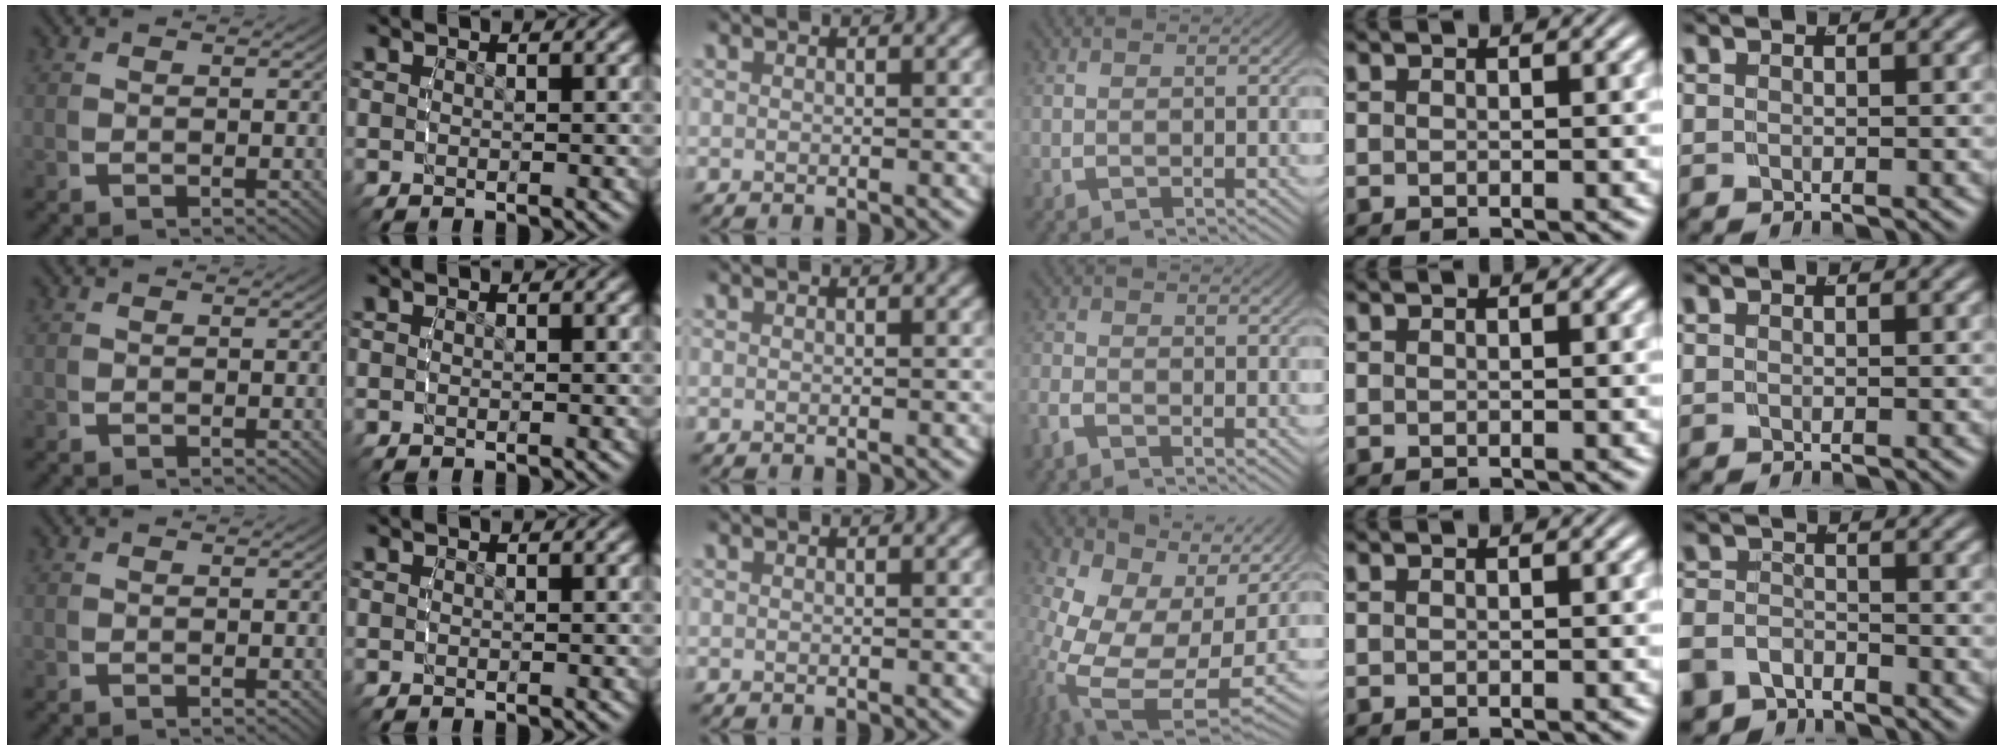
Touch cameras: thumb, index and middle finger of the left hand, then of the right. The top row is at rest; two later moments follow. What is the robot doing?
{"motion": "grasp_and_lifting", "object": "backpack"}